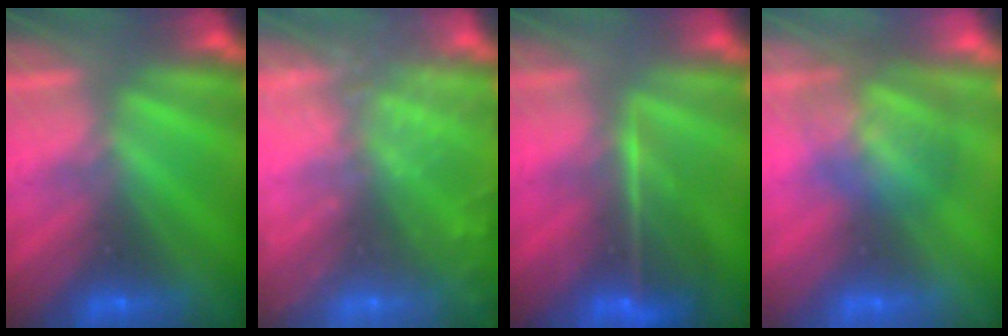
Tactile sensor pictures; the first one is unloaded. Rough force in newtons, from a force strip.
{"total": 9.0}
{"total": 6.9}
{"total": 3.6}